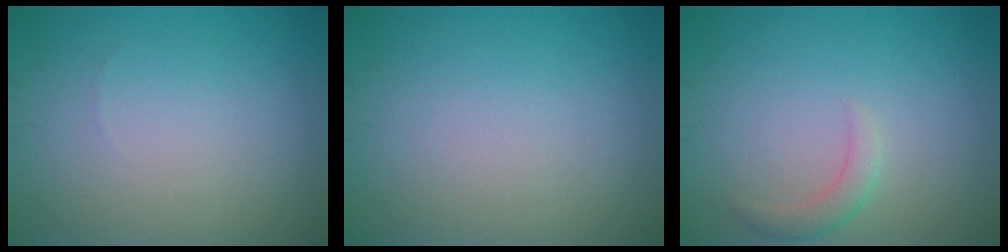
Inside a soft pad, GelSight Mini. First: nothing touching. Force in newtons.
{"total": 0.0}
{"total": 1.6, "press": 1.6, "slide": 0.1}